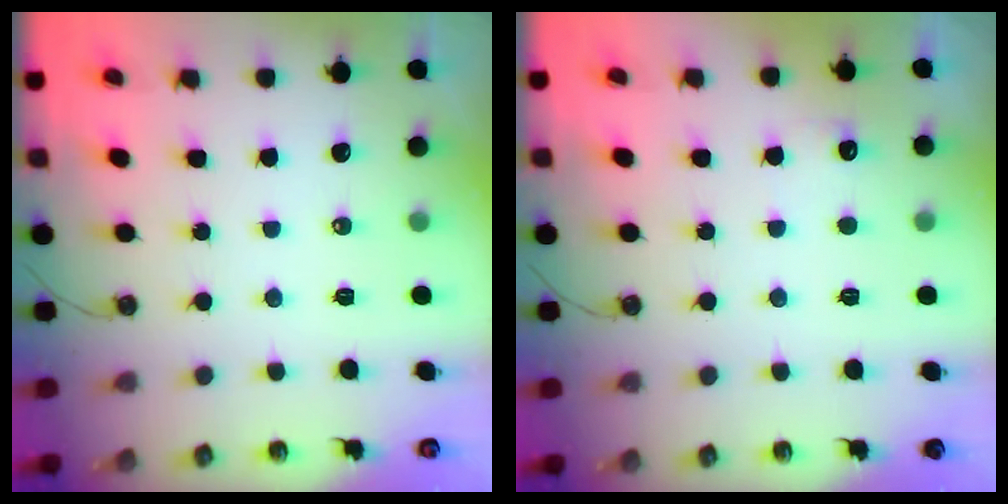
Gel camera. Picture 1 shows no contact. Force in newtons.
{"total": 4.6, "press": 4.5, "slide": 1.2}